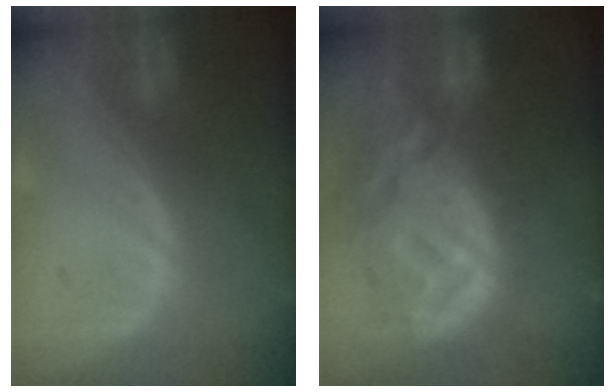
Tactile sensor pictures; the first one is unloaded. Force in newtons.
{"total": 12.4, "press": 11.1, "slide": 5.5}